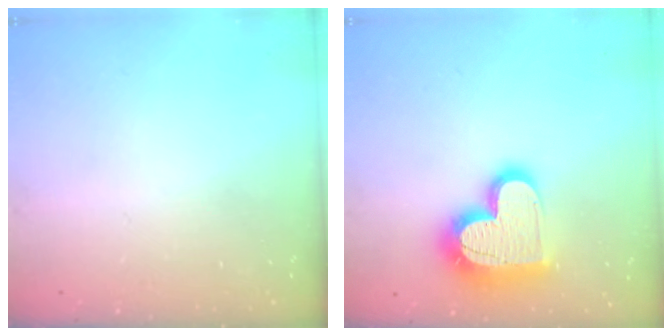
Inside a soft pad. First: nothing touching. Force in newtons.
{"total": 19.2, "press": 19.2, "slide": 1.5}